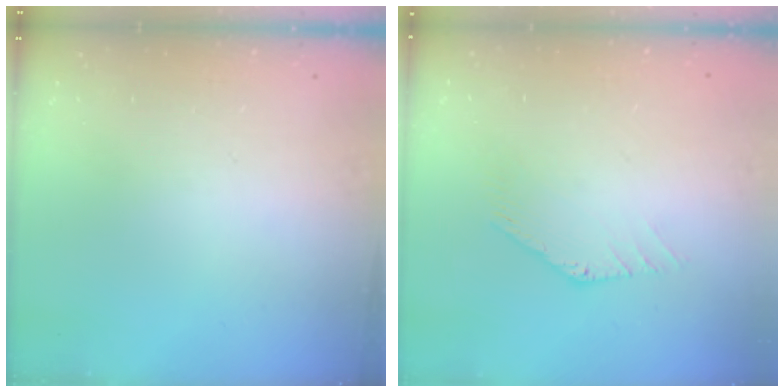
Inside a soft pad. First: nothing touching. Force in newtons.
{"total": 0.0}